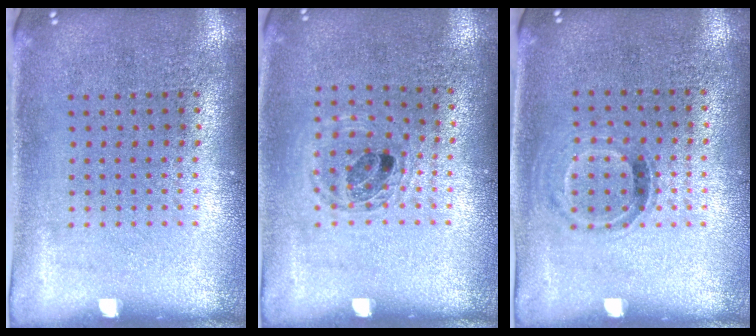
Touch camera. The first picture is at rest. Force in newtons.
{"total": 0.9, "press": 0.9, "slide": 0.2}
{"total": 0.9, "press": 0.8, "slide": 0.5}